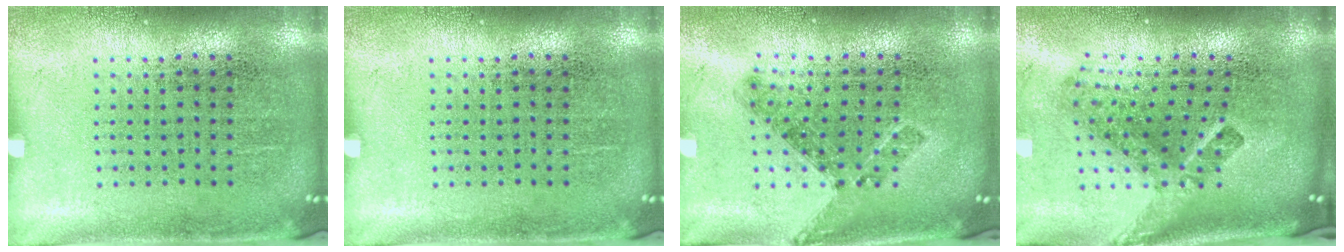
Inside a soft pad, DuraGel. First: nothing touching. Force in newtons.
{"total": 0.0}
{"total": 0.7, "press": 0.7, "slide": 0.3}
{"total": 2.7, "press": 1.7, "slide": 2.1}